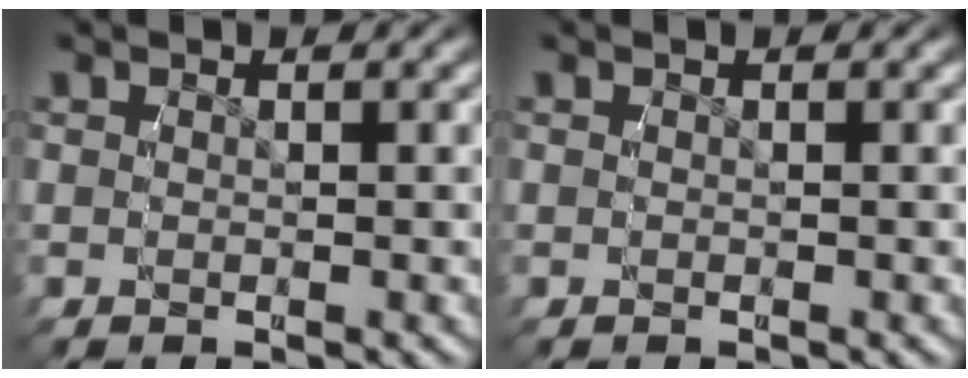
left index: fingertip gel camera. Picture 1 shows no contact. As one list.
[{"total": 0.0}]